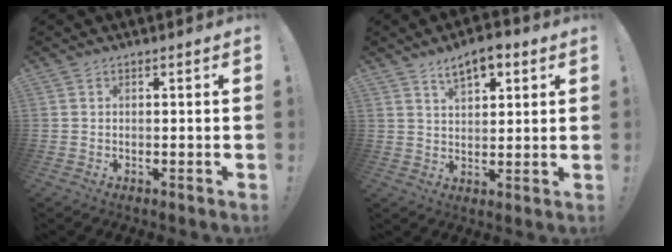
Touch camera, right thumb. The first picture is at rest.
{"total": 7.2, "force": [4.7, 3.4, 4.4], "torque": [-0.062, -0.016, 0.082]}